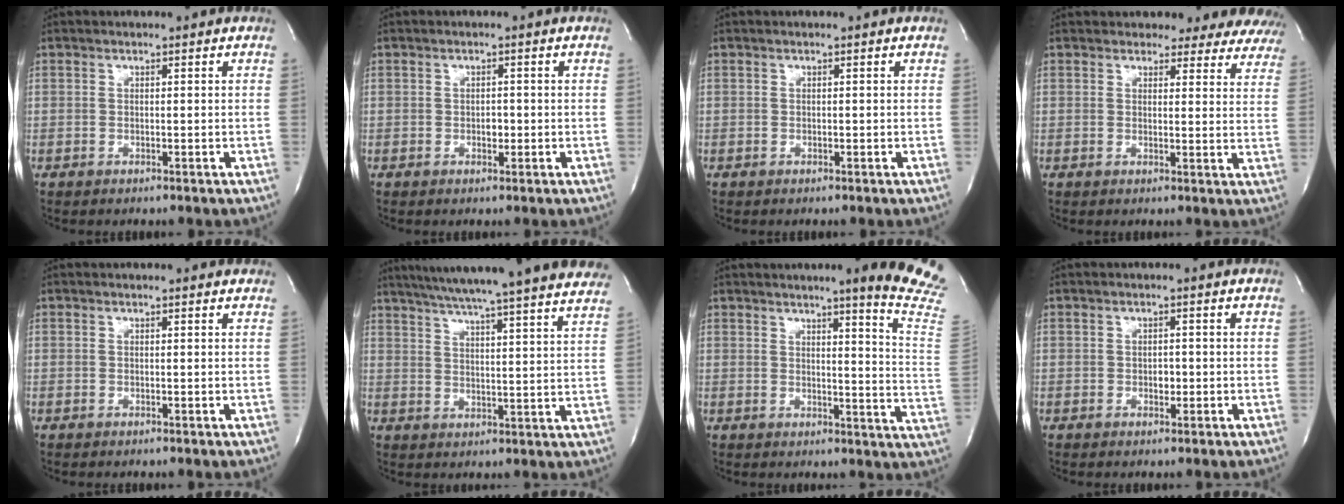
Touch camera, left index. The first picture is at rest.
{"total": 1.3, "force": [-0.3, 0.8, 0.9], "torque": [-0.015, 0.002, -0.004]}
{"total": 0.0}
{"total": 14.7, "force": [13.9, 4.5, 2.0], "torque": [0.014, -0.040, 0.125]}
{"total": 1.7, "force": [1.6, 0.5, 0.4], "torque": [-0.017, 0.008, 0.008]}
{"total": 29.3, "force": [26.2, 0.5, 13.0], "torque": [-0.214, -0.038, 0.329]}
{"total": 13.9, "force": [11.1, -2.0, 8.1], "torque": [-0.099, -0.096, 0.113]}
{"total": 1.4, "force": [-0.3, 0.9, 1.0], "torque": [-0.015, 0.002, -0.002]}